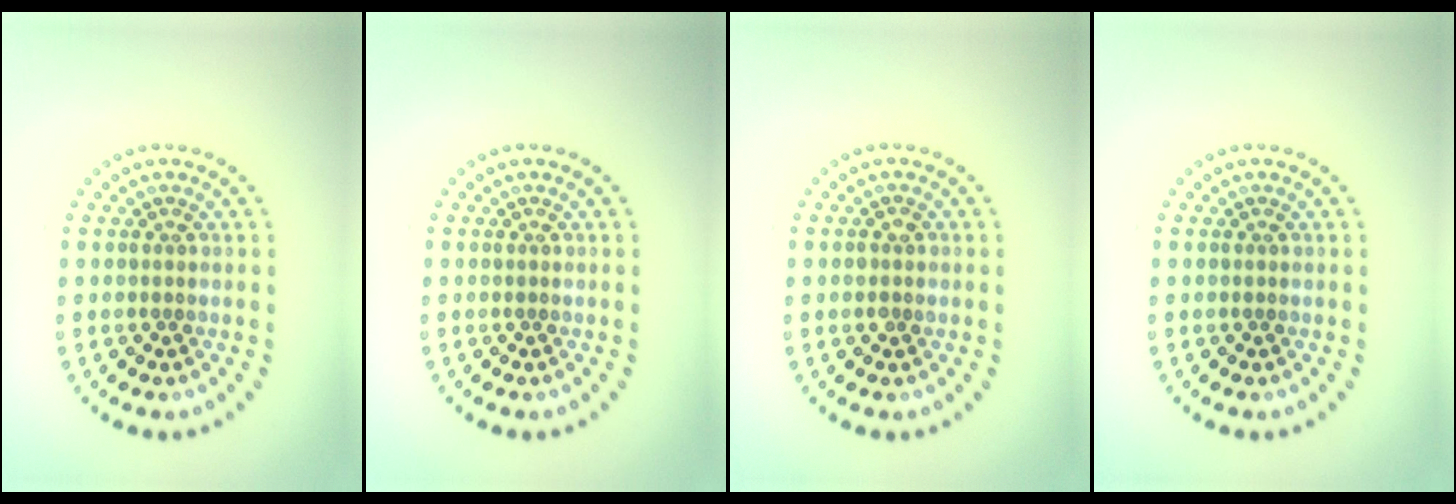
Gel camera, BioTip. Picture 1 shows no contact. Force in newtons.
{"total": 0.0}
{"total": 1.1, "press": 1.1, "slide": 0.2}
{"total": 0.0}